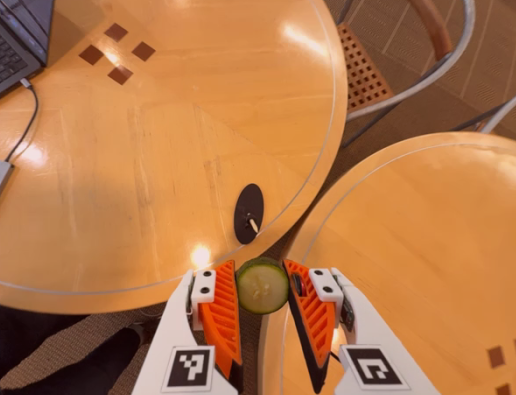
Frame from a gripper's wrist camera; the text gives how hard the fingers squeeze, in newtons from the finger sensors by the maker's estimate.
{"total": 7.5, "left": 7.6, "right": 7.5}